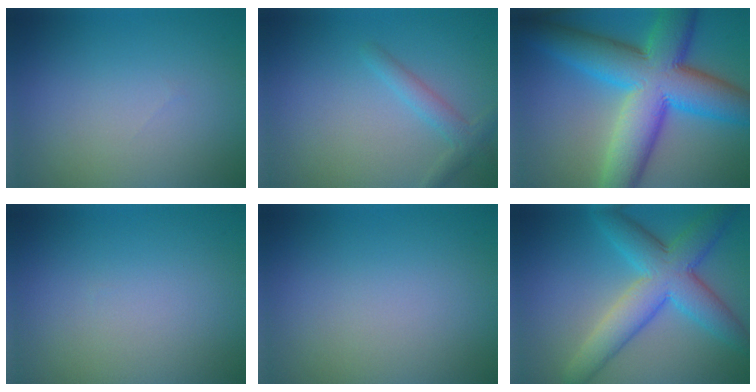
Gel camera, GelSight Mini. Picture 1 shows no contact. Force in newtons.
{"total": 2.0, "press": 2.0, "slide": 0.1}
{"total": 13.1, "press": 13.1, "slide": 0.1}
{"total": 0.0}
{"total": 0.0}
{"total": 7.5, "press": 7.5, "slide": 0.2}